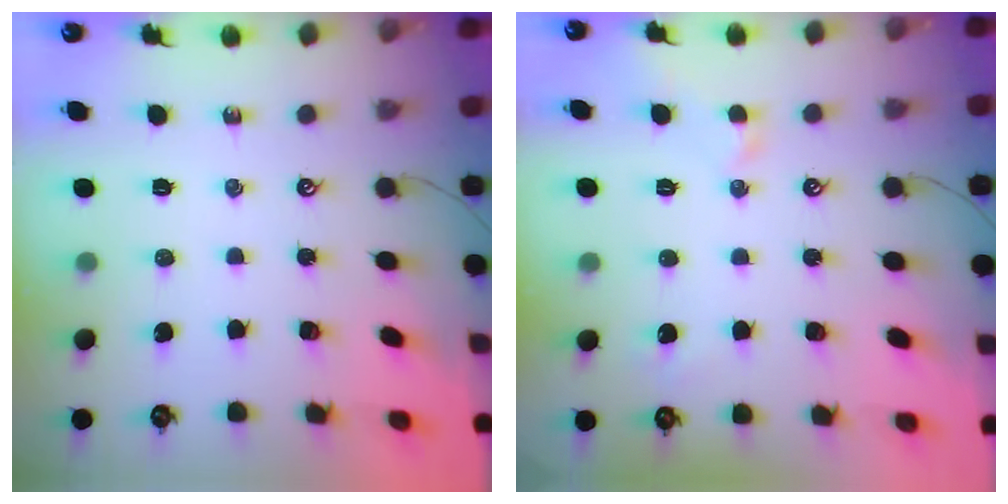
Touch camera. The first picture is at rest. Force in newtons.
{"total": 0.5, "press": 0.1, "slide": 0.5}